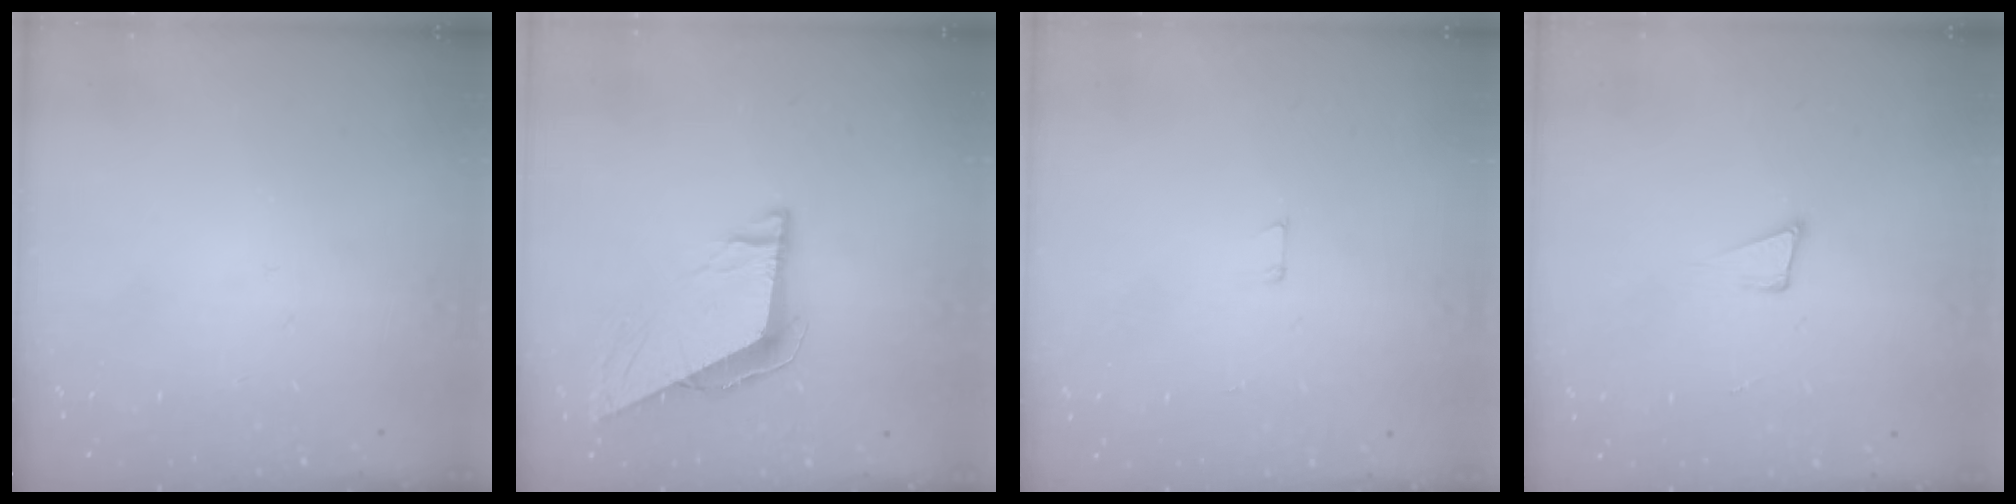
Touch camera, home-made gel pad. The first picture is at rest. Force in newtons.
{"total": 9.7, "press": 9.7, "slide": 1.2}
{"total": 2.9, "press": 2.9, "slide": 0.2}
{"total": 5.1, "press": 3.8, "slide": 3.3}